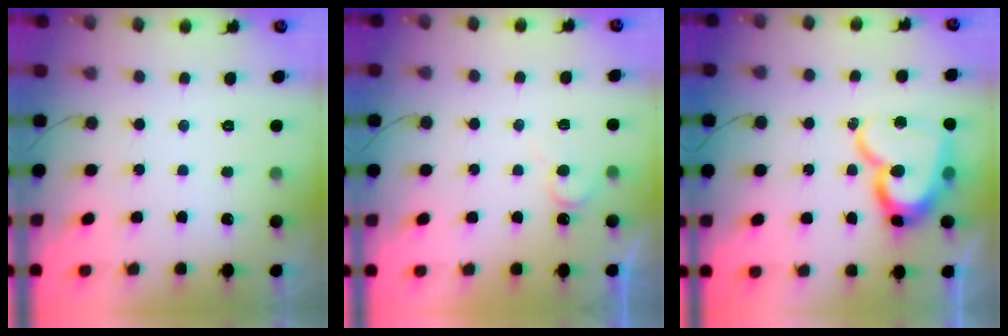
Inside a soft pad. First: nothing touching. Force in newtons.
{"total": 5.0, "press": 4.9, "slide": 0.4}
{"total": 17.4, "press": 17.3, "slide": 1.6}